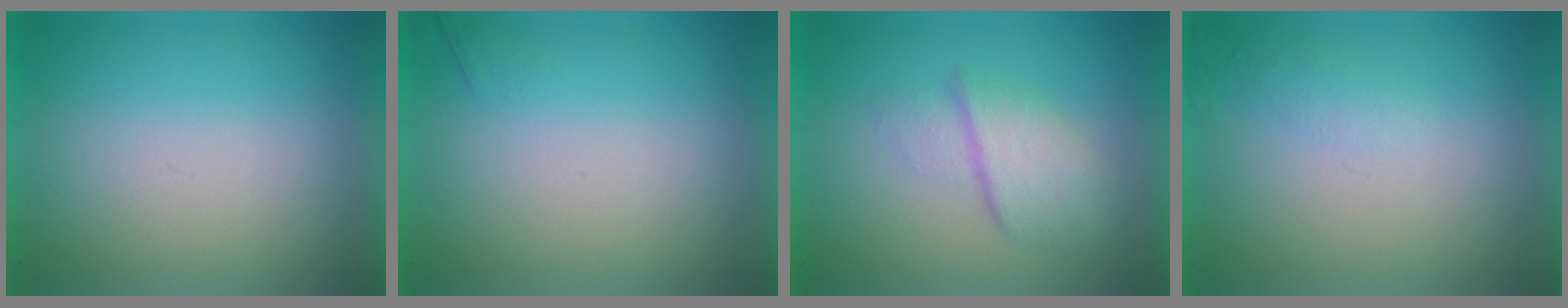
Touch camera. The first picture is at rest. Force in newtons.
{"total": 1.1}
{"total": 2.7}
{"total": 1.2}